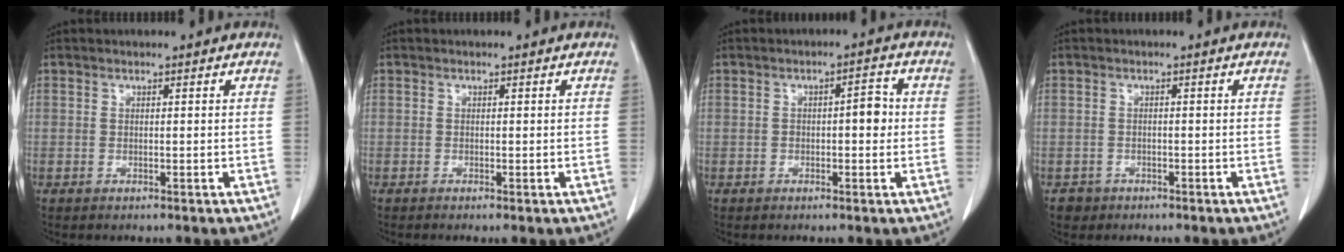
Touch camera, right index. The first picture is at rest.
{"total": 0.5, "force": [-0.3, 0.0, 0.4], "torque": [-0.008, -0.002, -0.005]}
{"total": 3.4, "force": [-0.2, 1.3, 3.1], "torque": [-0.042, 0.014, -0.004]}
{"total": 2.0, "force": [-1.1, 1.6, -0.3], "torque": [0.001, 0.008, -0.022]}